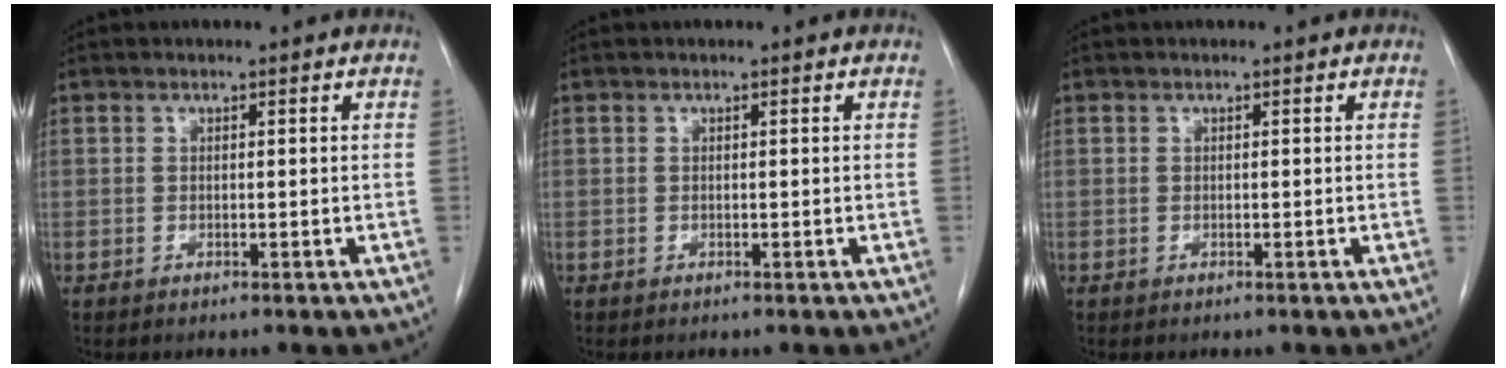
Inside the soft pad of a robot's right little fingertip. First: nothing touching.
{"total": 0.0}
{"total": 0.0}